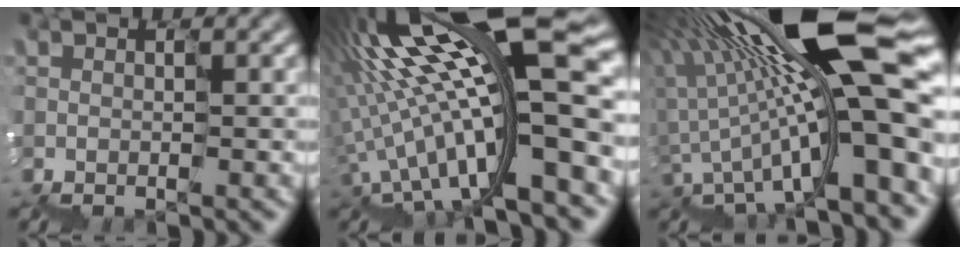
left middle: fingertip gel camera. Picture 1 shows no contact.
{"total": 14.9, "force": [0.7, 3.5, 14.5], "torque": [-0.231, 0.014, 0.012]}
{"total": 15.3, "force": [0.5, 3.1, 15.0], "torque": [-0.229, 0.026, 0.001]}